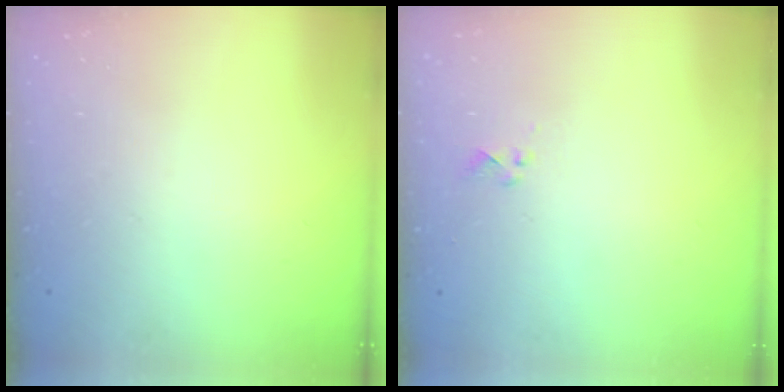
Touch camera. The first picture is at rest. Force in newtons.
{"total": 2.2, "press": 2.1, "slide": 0.7}